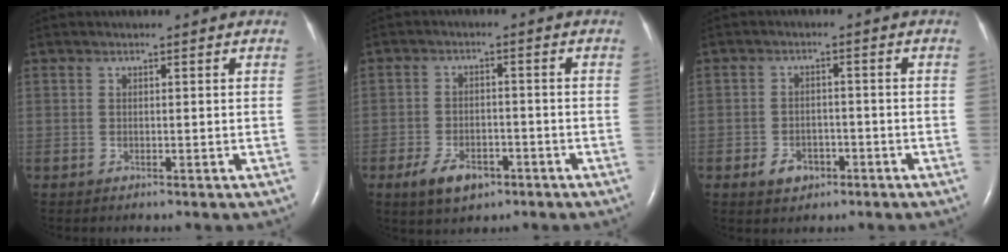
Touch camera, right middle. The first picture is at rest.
{"total": 6.2, "force": [-3.6, 3.3, 3.8], "torque": [-0.074, -0.001, -0.054]}
{"total": 3.8, "force": [-2.0, 2.7, 1.8], "torque": [-0.030, 0.004, -0.026]}